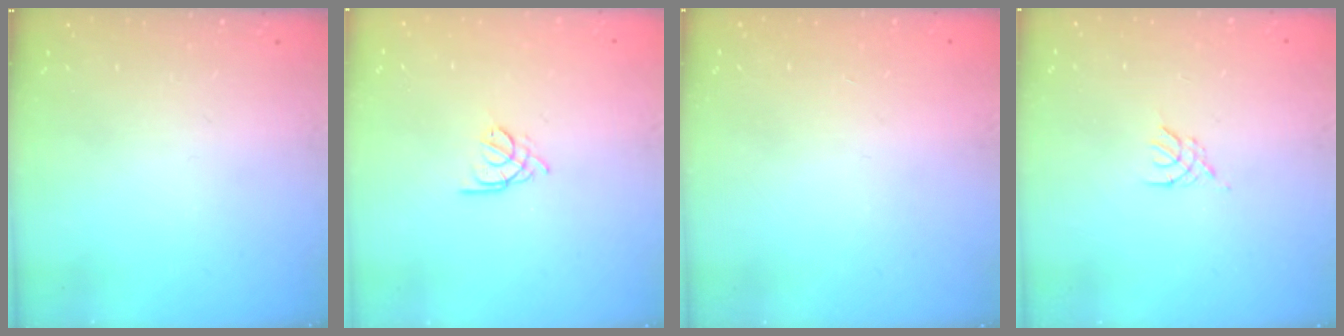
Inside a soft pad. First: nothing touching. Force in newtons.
{"total": 2.2, "press": 2.2, "slide": 0.5}
{"total": 1.0, "press": 0.9, "slide": 0.2}
{"total": 2.6, "press": 2.5, "slide": 0.6}